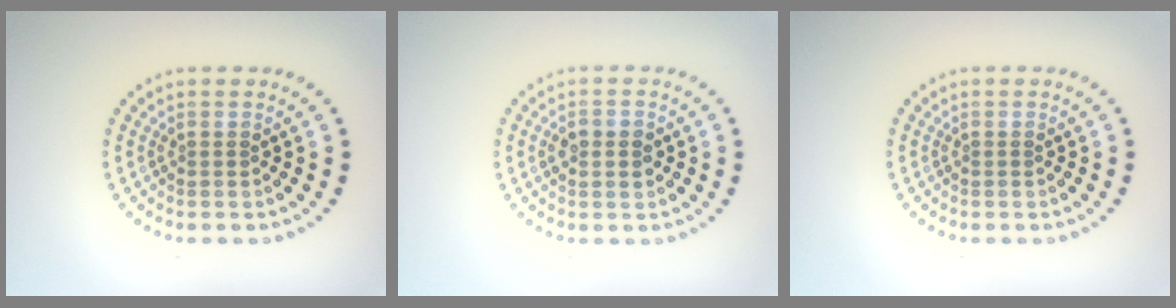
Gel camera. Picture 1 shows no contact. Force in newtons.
{"total": 2.5, "press": 2.5, "slide": 0.2}
{"total": 0.0}